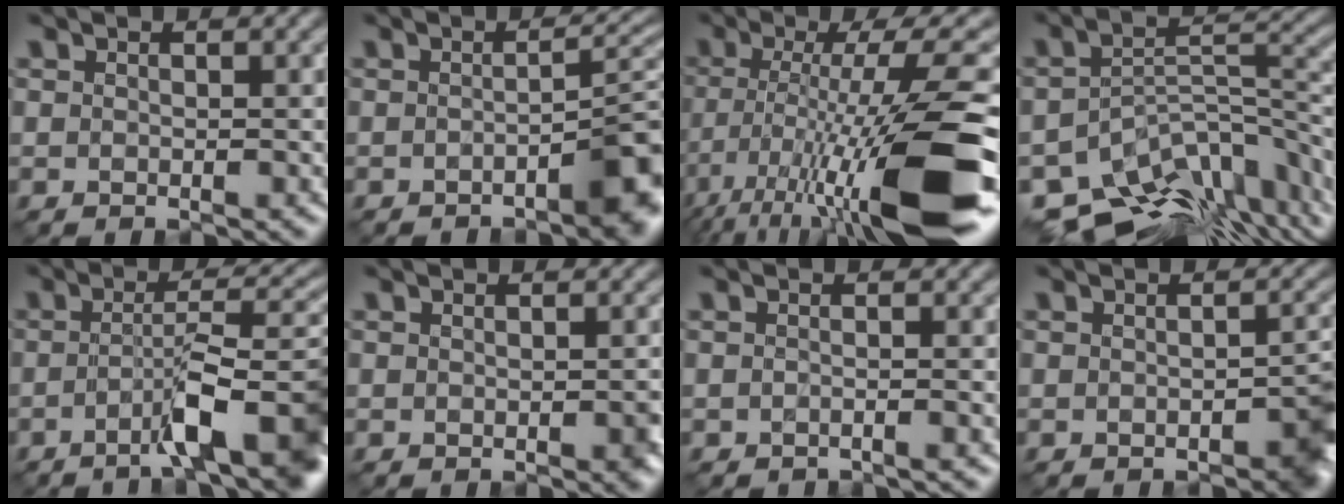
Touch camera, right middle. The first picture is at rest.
{"total": 4.8, "force": [-2.1, 1.6, 4.0], "torque": [-0.043, 0.008, -0.042]}
{"total": 12.7, "force": [-5.9, 1.1, 11.2], "torque": [-0.184, -0.005, -0.107]}
{"total": 10.6, "force": [-6.9, 4.6, 6.7], "torque": [-0.109, -0.001, -0.111]}
{"total": 6.4, "force": [-3.4, 0.6, 5.4], "torque": [-0.078, 0.016, -0.066]}
{"total": 1.2, "force": [-0.2, 0.8, 0.8], "torque": [-0.013, -0.001, -0.010]}
{"total": 0.7, "force": [-0.6, -0.2, 0.1], "torque": [0.004, -0.001, -0.017]}
{"total": 4.3, "force": [-1.9, 2.2, 3.2], "torque": [-0.032, -0.001, -0.035]}